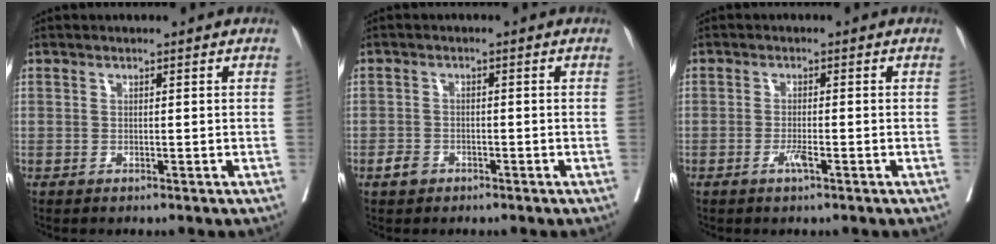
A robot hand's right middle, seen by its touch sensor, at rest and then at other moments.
{"total": 2.0, "force": [-1.3, 1.3, 0.7], "torque": [-0.015, 0.004, -0.019]}
{"total": 1.9, "force": [-1.0, 0.1, 1.6], "torque": [-0.030, -0.001, -0.018]}